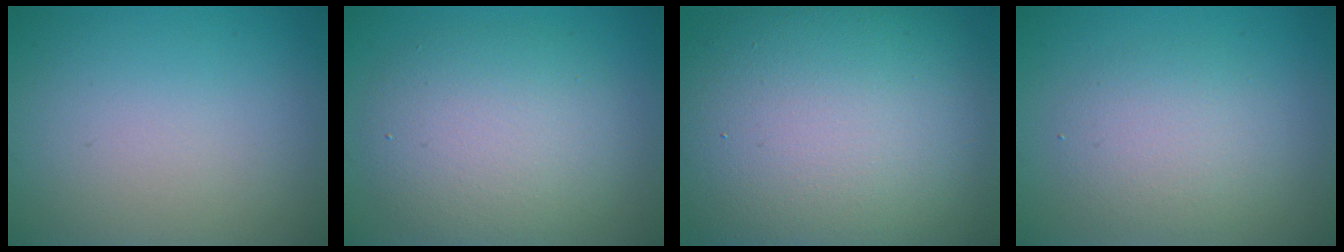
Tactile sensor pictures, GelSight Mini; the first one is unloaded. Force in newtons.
{"total": 6.3, "press": 6.3, "slide": 0.4}
{"total": 17.0, "press": 17.0, "slide": 1.0}
{"total": 3.0, "press": 3.0, "slide": 0.1}